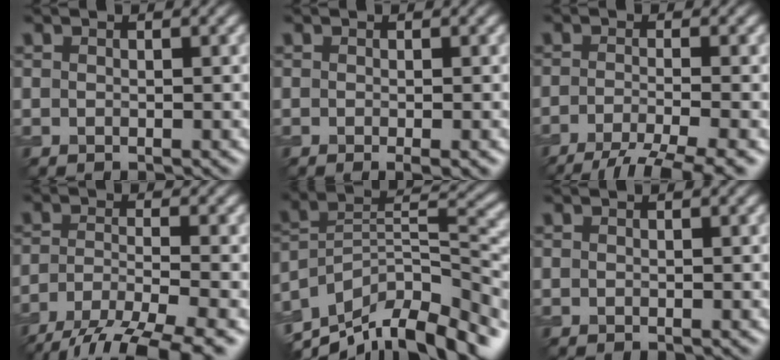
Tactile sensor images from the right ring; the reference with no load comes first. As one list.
[{"total": 1.3, "force": [-0.4, 0.2, 1.2], "torque": [-0.016, -0.008, -0.007]}, {"total": 6.2, "force": [-4.0, 1.2, 4.5], "torque": [-0.067, -0.008, -0.075]}, {"total": 8.1, "force": [-5.9, 2.0, 5.2], "torque": [-0.089, -0.007, -0.103]}, {"total": 13.1, "force": [-9.5, 5.5, 7.3], "torque": [-0.141, 0.015, -0.153]}, {"total": 0.0}]